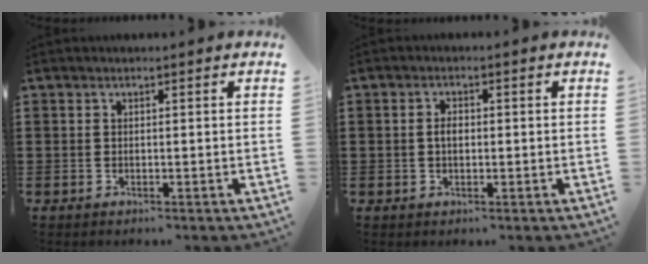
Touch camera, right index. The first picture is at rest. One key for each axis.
{"total": 1.8, "fx": -0.2, "fy": 0.9, "fz": 1.5, "tx": -0.030, "ty": 0.004, "tz": -0.004}